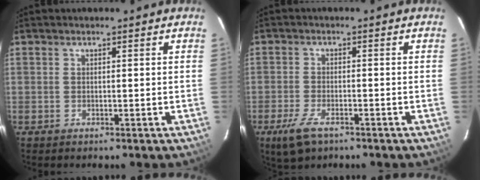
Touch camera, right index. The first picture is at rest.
{"total": 6.2, "force": [-3.9, 2.6, 4.1], "torque": [-0.107, -0.015, -0.071]}